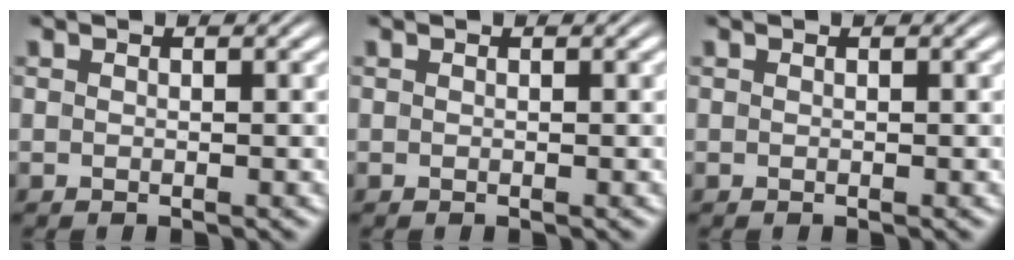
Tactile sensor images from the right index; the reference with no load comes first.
{"total": 0.0}
{"total": 0.0}